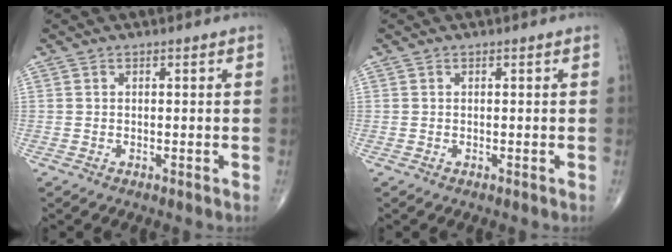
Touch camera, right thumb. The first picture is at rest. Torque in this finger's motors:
{"motor_torque": [-0.02, 0.03, -0.02, 0.01, 0.00]}